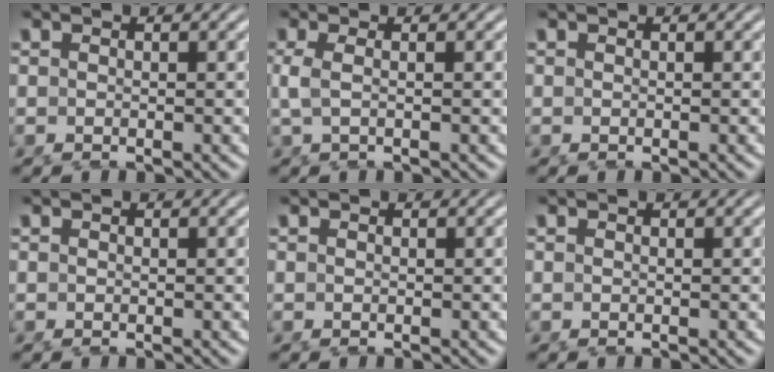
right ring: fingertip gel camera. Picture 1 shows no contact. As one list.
[{"total": 1.8, "force": [0.0, 0.3, 1.8], "torque": [-0.046, -0.007, 0.006]}, {"total": 0.0}, {"total": 0.0}, {"total": 0.0}, {"total": 0.0}]